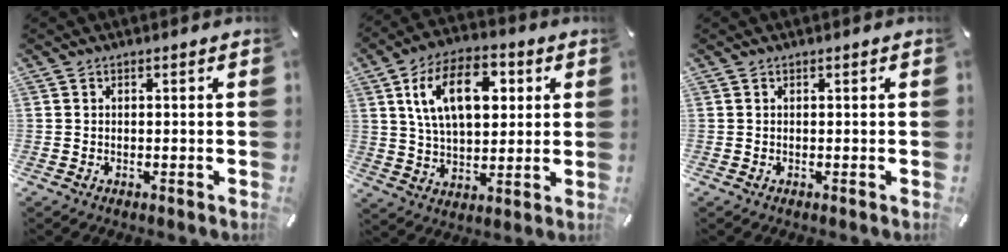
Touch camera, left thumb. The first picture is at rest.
{"total": 15.6, "force": [4.8, 9.5, 11.4], "torque": [-0.218, 0.008, 0.081]}
{"total": 0.0}